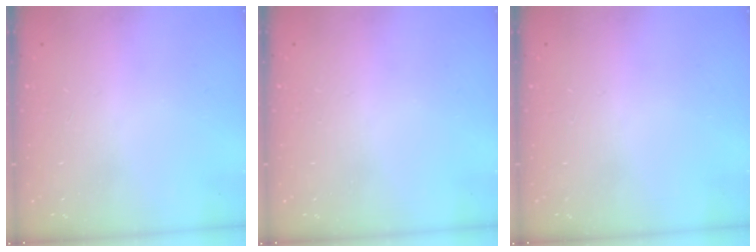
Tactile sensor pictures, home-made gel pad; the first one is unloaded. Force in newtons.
{"total": 0.0}
{"total": 0.0}